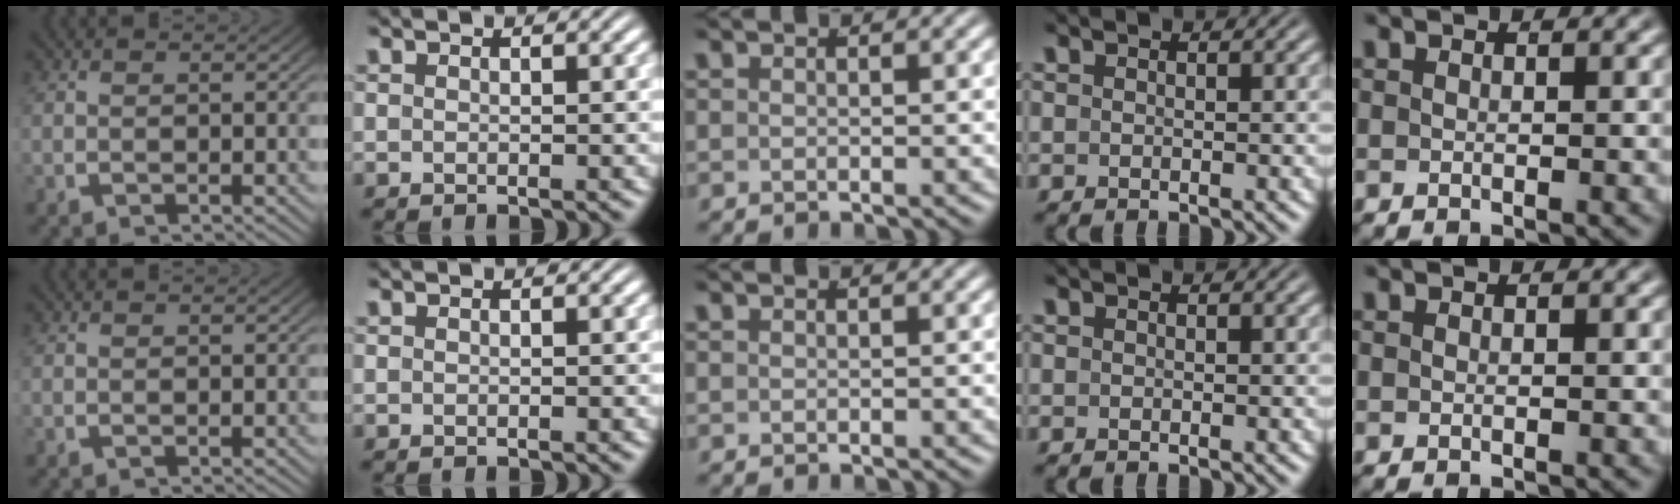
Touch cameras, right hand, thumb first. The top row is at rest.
{}